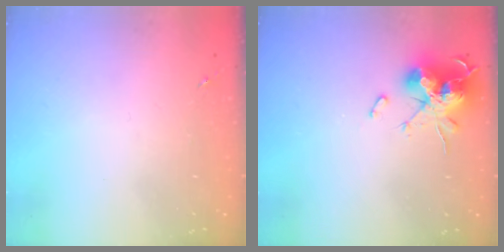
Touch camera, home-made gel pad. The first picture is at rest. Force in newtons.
{"total": 16.4, "press": 16.4, "slide": 0.1}